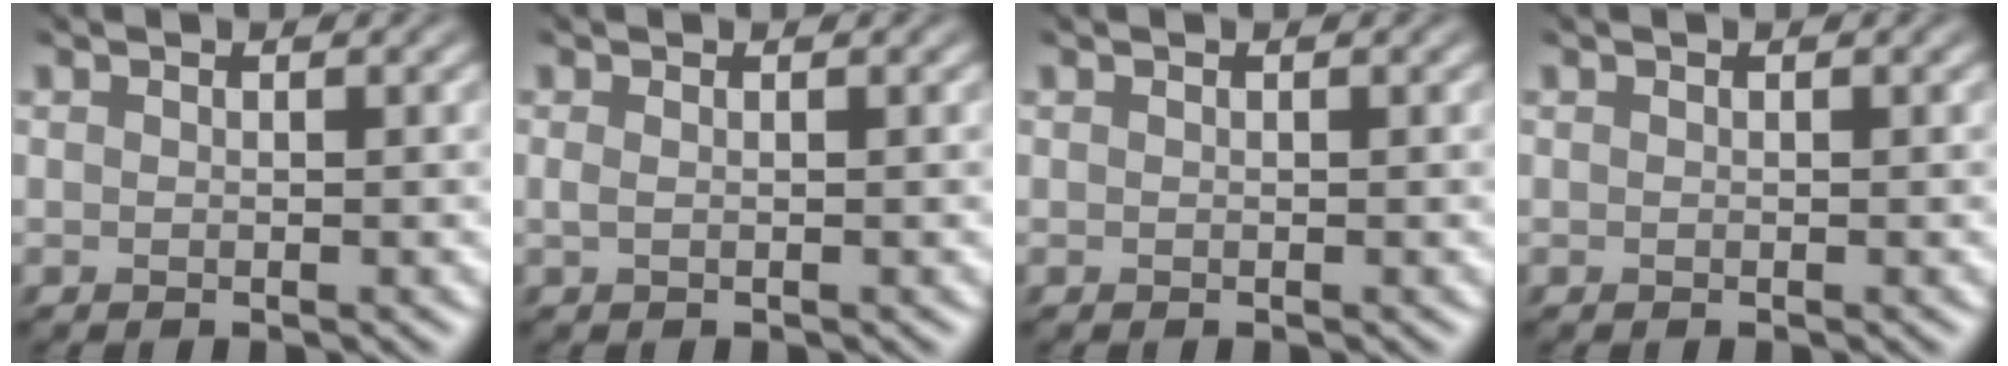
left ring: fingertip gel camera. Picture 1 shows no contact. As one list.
[{"total": 0.6, "force": [0.1, 0.3, 0.5], "torque": [-0.007, 0.000, -0.001]}, {"total": 0.0}, {"total": 0.0}]